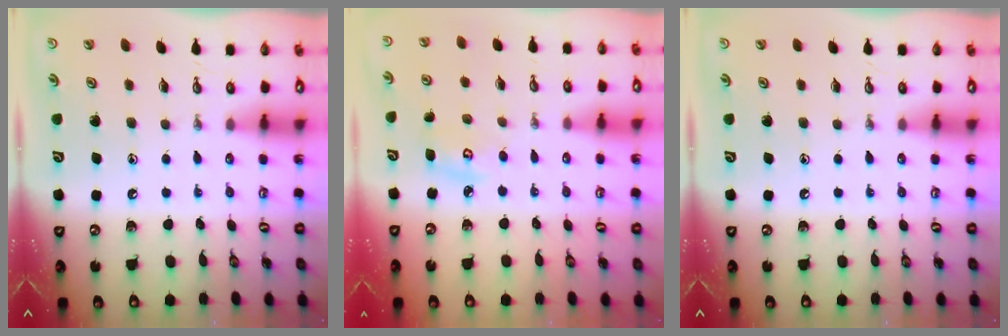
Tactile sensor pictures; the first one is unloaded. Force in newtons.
{"total": 5.3, "press": 5.3, "slide": 0.3}
{"total": 0.0}